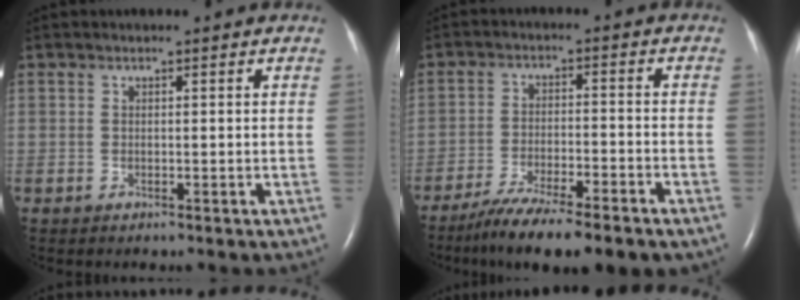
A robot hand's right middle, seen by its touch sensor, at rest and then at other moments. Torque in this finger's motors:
{"motor_torque": [0.65, -0.78, 0.29, 0.10]}